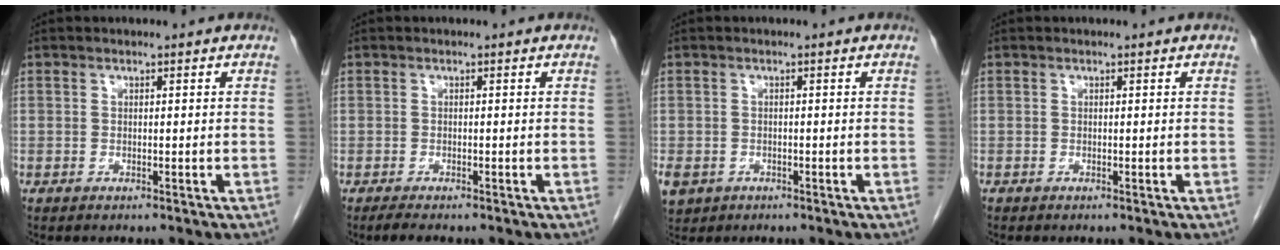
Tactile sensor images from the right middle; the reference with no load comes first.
{"total": 2.1, "force": [-1.7, 0.5, 1.0], "torque": [-0.025, -0.006, -0.026]}
{"total": 8.0, "force": [-3.7, 6.5, 2.8], "torque": [-0.081, -0.004, -0.052]}
{"total": 0.0}